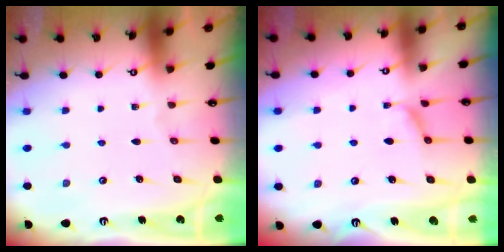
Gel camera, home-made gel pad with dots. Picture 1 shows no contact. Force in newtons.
{"total": 1.8, "press": 1.7, "slide": 0.6}